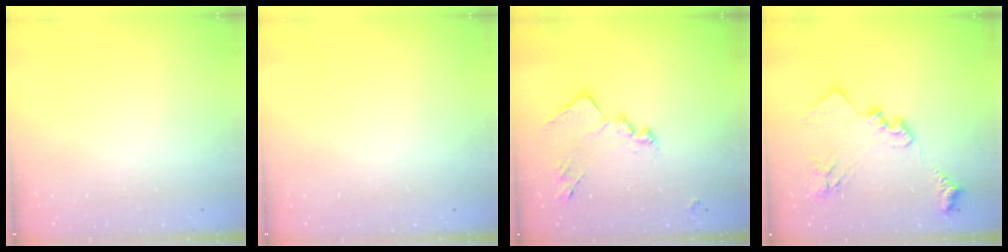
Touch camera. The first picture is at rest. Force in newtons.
{"total": 0.0}
{"total": 14.8, "press": 14.8, "slide": 0.5}
{"total": 19.2, "press": 19.1, "slide": 1.4}